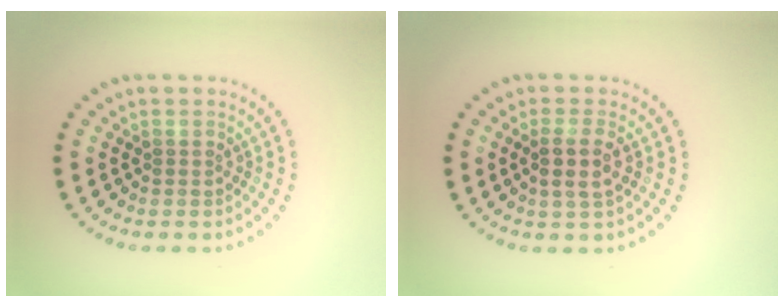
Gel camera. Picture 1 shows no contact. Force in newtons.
{"total": 2.3, "press": 2.0, "slide": 1.0}